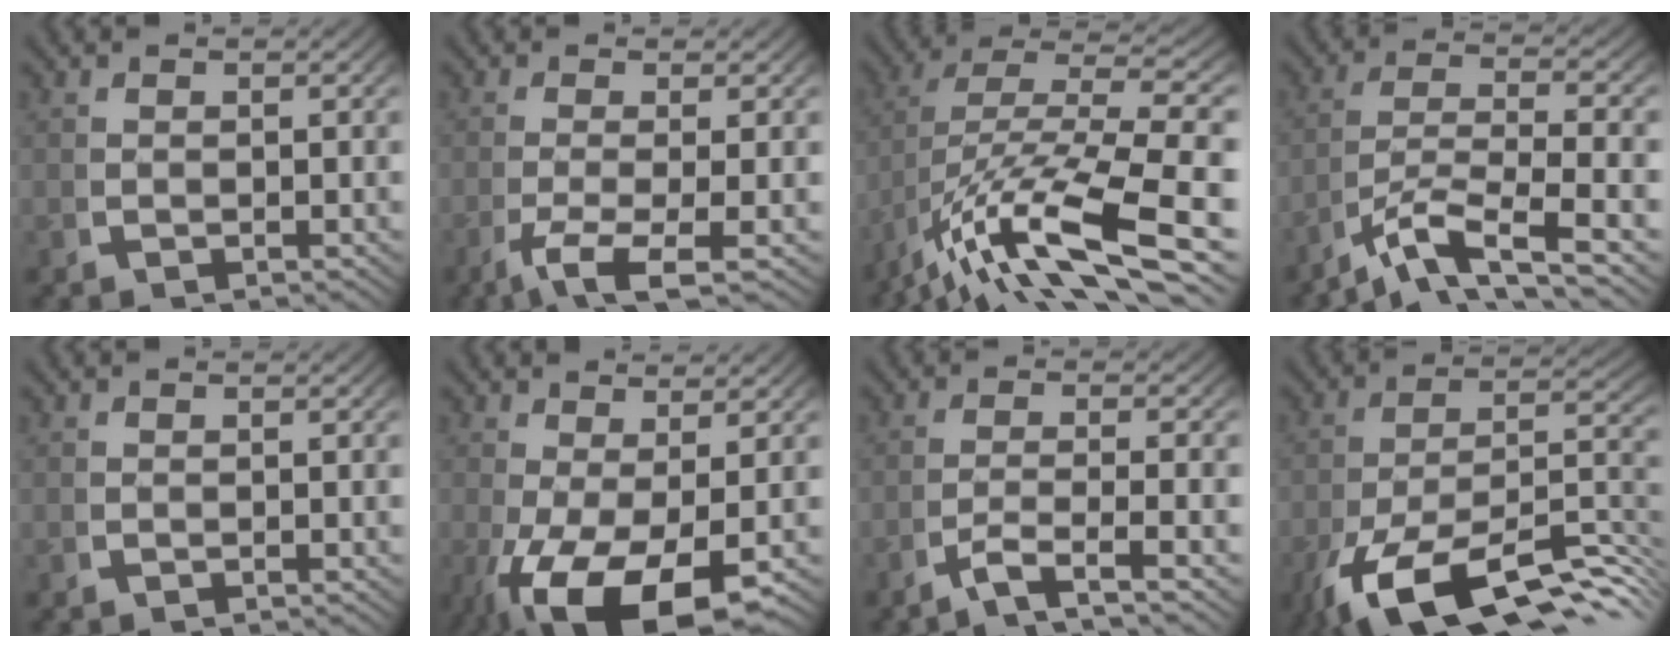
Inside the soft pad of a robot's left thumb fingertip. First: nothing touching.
{"total": 4.8, "force": [-1.6, 1.8, 4.1], "torque": [-0.089, -0.022, -0.018]}
{"total": 11.4, "force": [-2.8, 6.1, 9.2], "torque": [-0.189, -0.036, -0.029]}
{"total": 6.8, "force": [-2.0, 3.4, 5.6], "torque": [-0.119, -0.032, -0.019]}
{"total": 0.0}
{"total": 8.4, "force": [-2.4, 4.2, 6.9], "torque": [-0.138, -0.044, -0.012]}
{"total": 4.1, "force": [-2.6, 1.2, 3.0], "torque": [-0.066, -0.009, -0.040]}
{"total": 15.5, "force": [-7.6, 8.3, 10.6], "torque": [-0.189, -0.057, -0.089]}